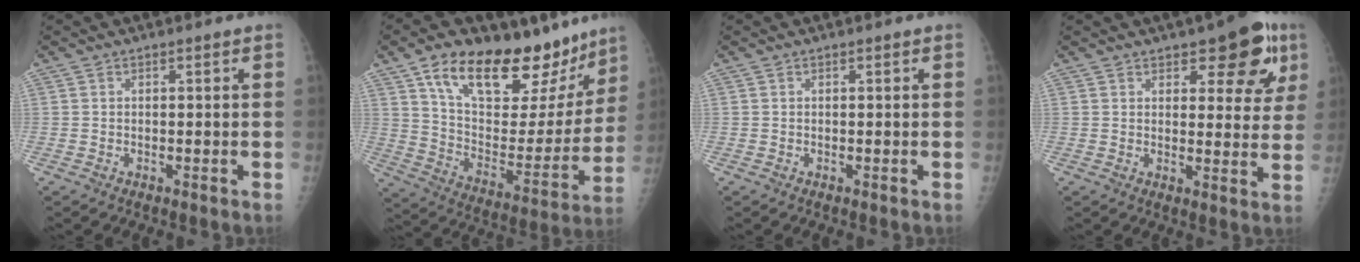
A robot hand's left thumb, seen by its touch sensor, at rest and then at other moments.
{"total": 28.2, "force": [18.6, 12.5, 17.2], "torque": [-0.215, -0.055, 0.299]}
{"total": 0.0}
{"total": 10.8, "force": [5.9, 4.7, 7.8], "torque": [-0.055, -0.022, 0.072]}